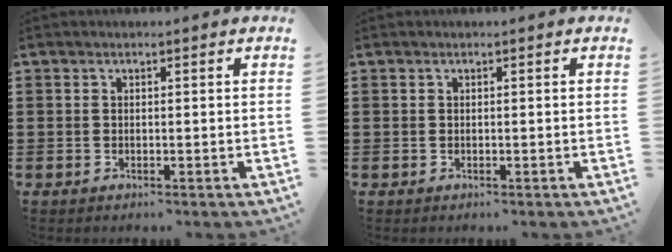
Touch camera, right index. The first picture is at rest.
{"total": 0.0}